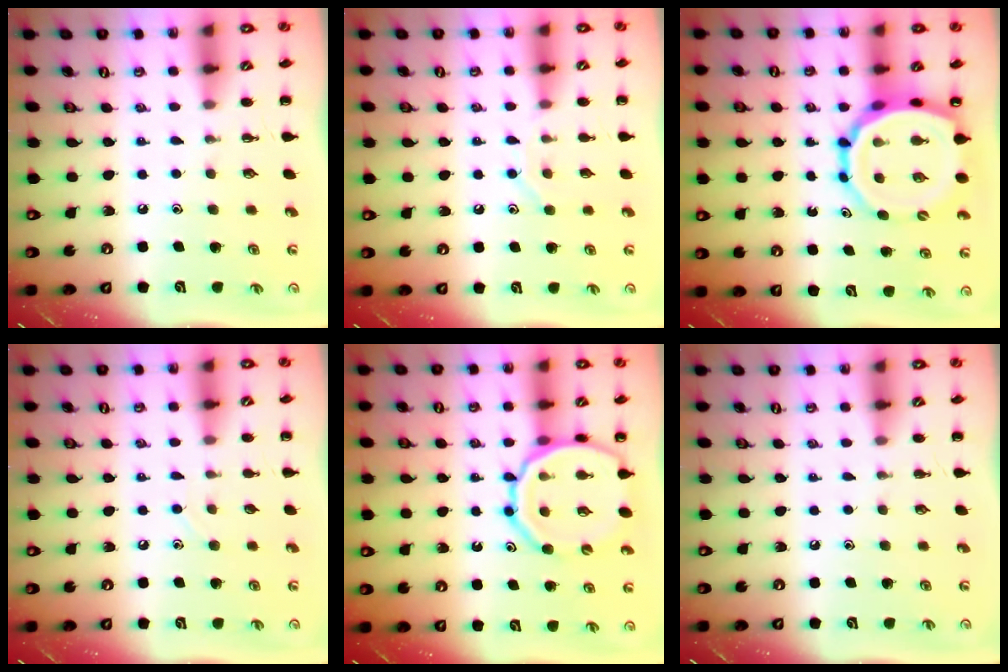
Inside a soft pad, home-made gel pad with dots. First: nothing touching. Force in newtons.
{"total": 7.1, "press": 7.0, "slide": 0.9}
{"total": 13.2, "press": 12.8, "slide": 3.5}
{"total": 2.0, "press": 2.0, "slide": 0.6}
{"total": 15.4, "press": 15.1, "slide": 3.0}
{"total": 0.0}